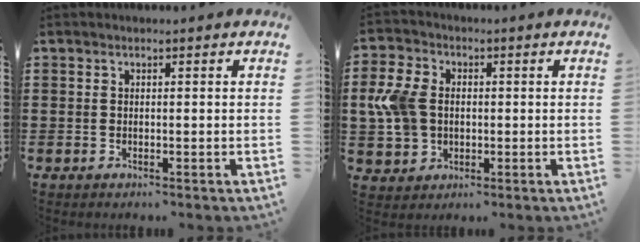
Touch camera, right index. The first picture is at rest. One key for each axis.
{"total": 8.3, "fx": 0.3, "fy": 6.2, "fz": 5.5, "tx": -0.163, "ty": 0.006, "tz": -0.003}